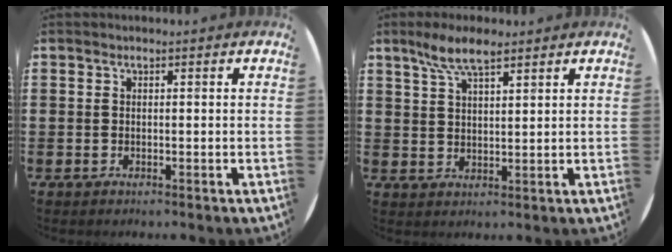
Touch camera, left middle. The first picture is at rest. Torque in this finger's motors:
{"motor_torque": [0.38, -0.04, 0.14, 0.08]}